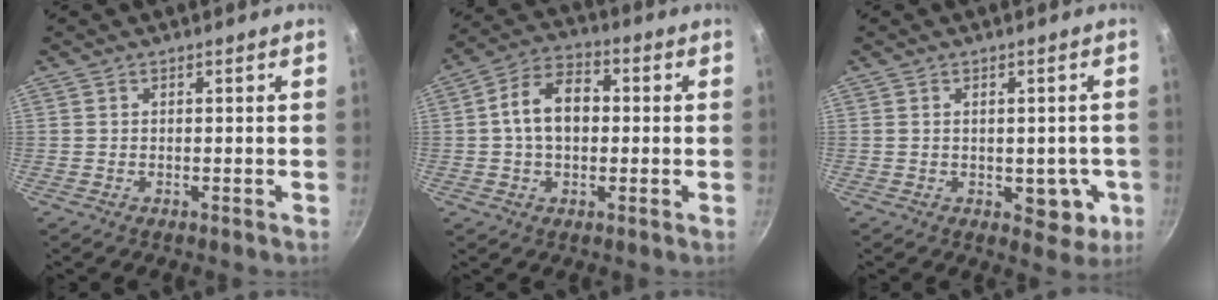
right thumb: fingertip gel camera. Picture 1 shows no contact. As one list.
[{"total": 10.6, "force": [0.5, 7.1, 7.8], "torque": [-0.107, 0.028, -0.005]}, {"total": 6.5, "force": [-1.1, 3.9, 5.0], "torque": [-0.035, 0.004, -0.007]}]